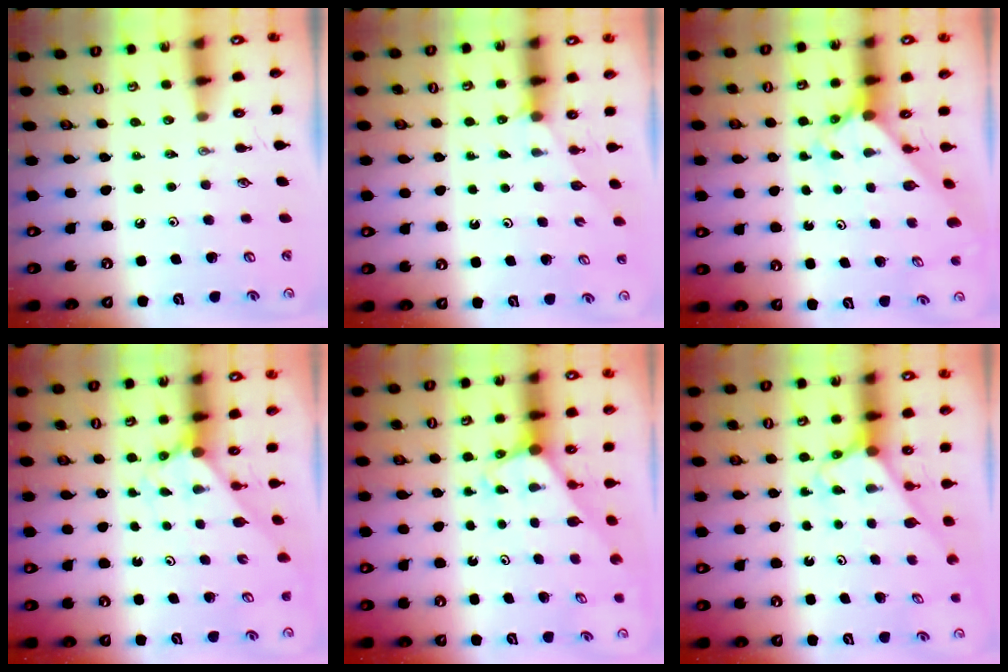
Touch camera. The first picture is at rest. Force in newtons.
{"total": 1.3, "press": 1.3, "slide": 0.3}
{"total": 2.4, "press": 2.4, "slide": 0.2}
{"total": 2.1, "press": 2.1, "slide": 0.2}
{"total": 2.1, "press": 2.1, "slide": 0.1}
{"total": 2.6, "press": 2.6, "slide": 0.1}